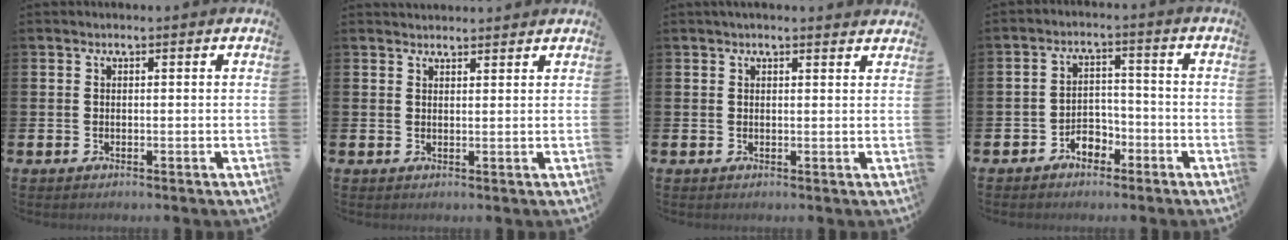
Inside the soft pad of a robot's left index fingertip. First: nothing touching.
{"total": 2.0, "force": [1.9, 0.4, -0.1], "torque": [0.010, -0.009, 0.034]}
{"total": 1.4, "force": [1.4, 0.0, 0.3], "torque": [-0.002, -0.002, 0.024]}
{"total": 3.3, "force": [-2.4, 1.9, 1.2], "torque": [-0.030, 0.010, -0.051]}